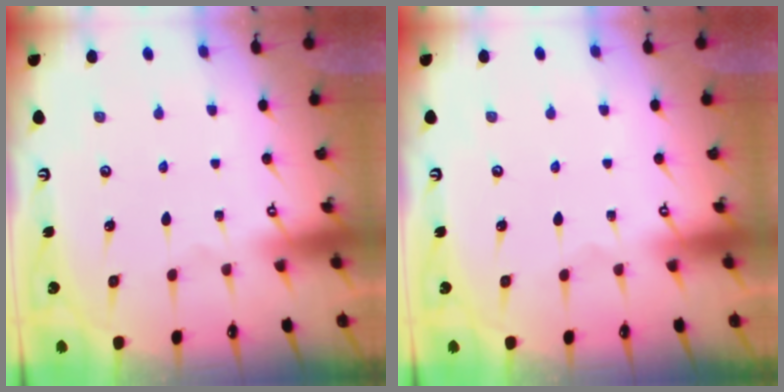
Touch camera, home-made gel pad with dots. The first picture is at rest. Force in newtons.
{"total": 0.0}